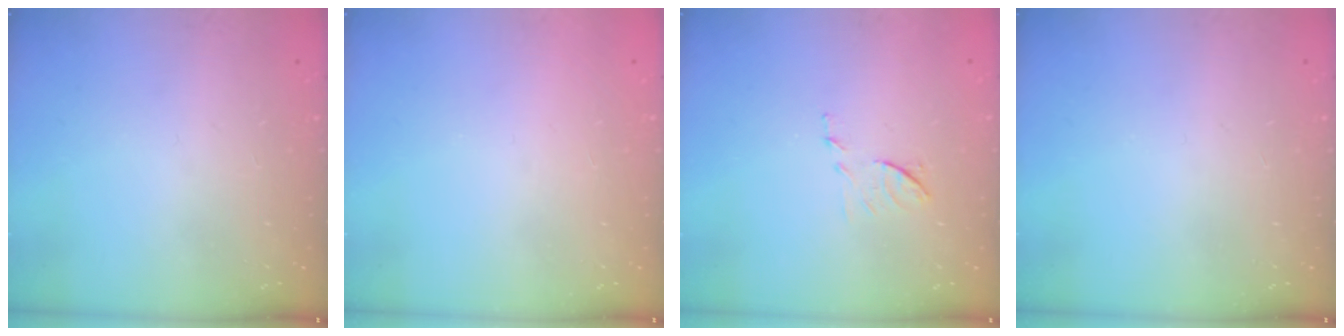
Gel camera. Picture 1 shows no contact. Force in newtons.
{"total": 1.6, "press": 1.5, "slide": 0.1}
{"total": 6.6, "press": 6.6, "slide": 0.5}
{"total": 0.0}